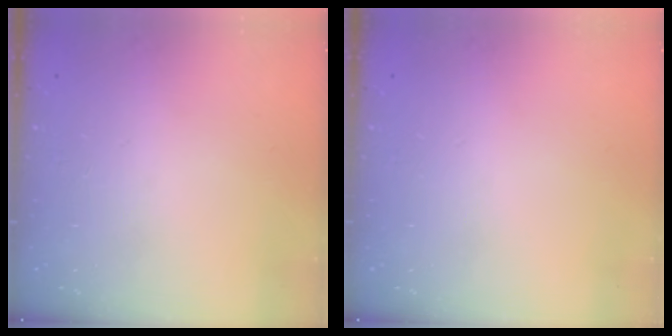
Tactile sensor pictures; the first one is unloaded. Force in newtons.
{"total": 0.0}